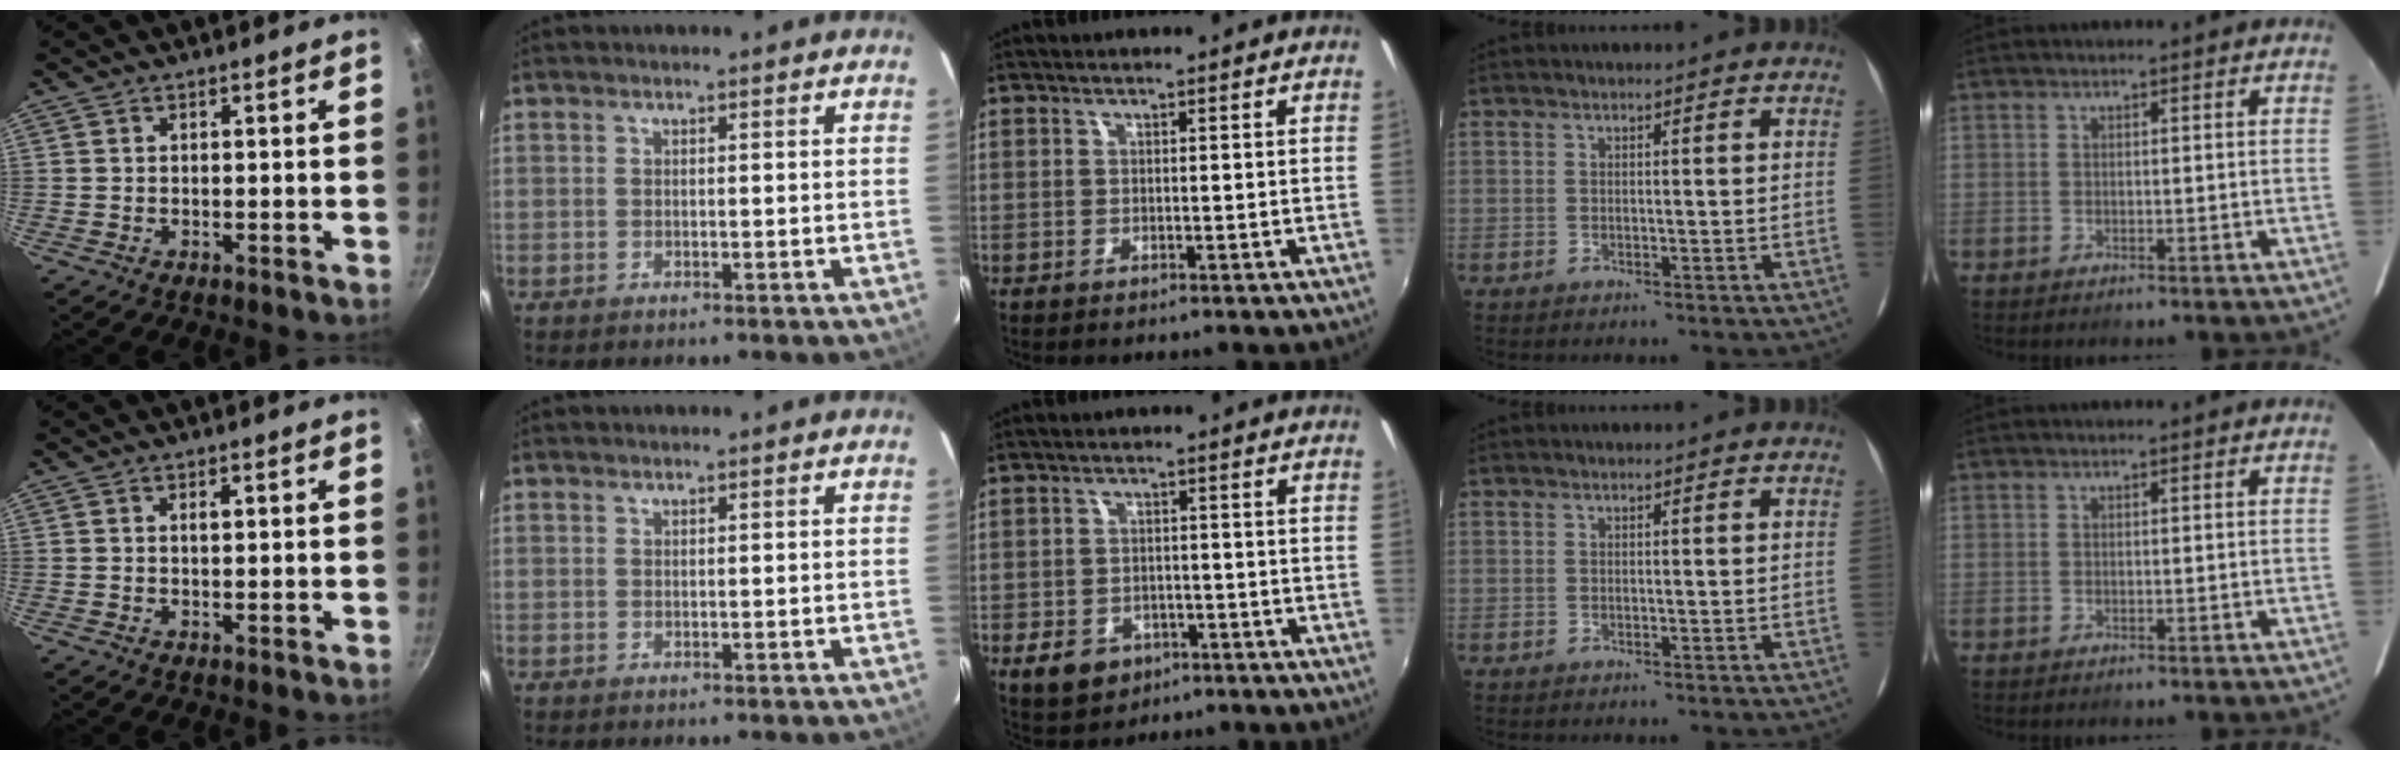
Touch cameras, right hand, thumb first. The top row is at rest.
{"thumb": {"total": 1.1, "force": [0.2, 0.6, 0.9], "torque": [-0.010, 0.004, 0.003]}, "middle": {"total": 6.7, "force": [-3.3, 5.1, 2.9], "torque": [-0.074, 0.001, -0.041]}}